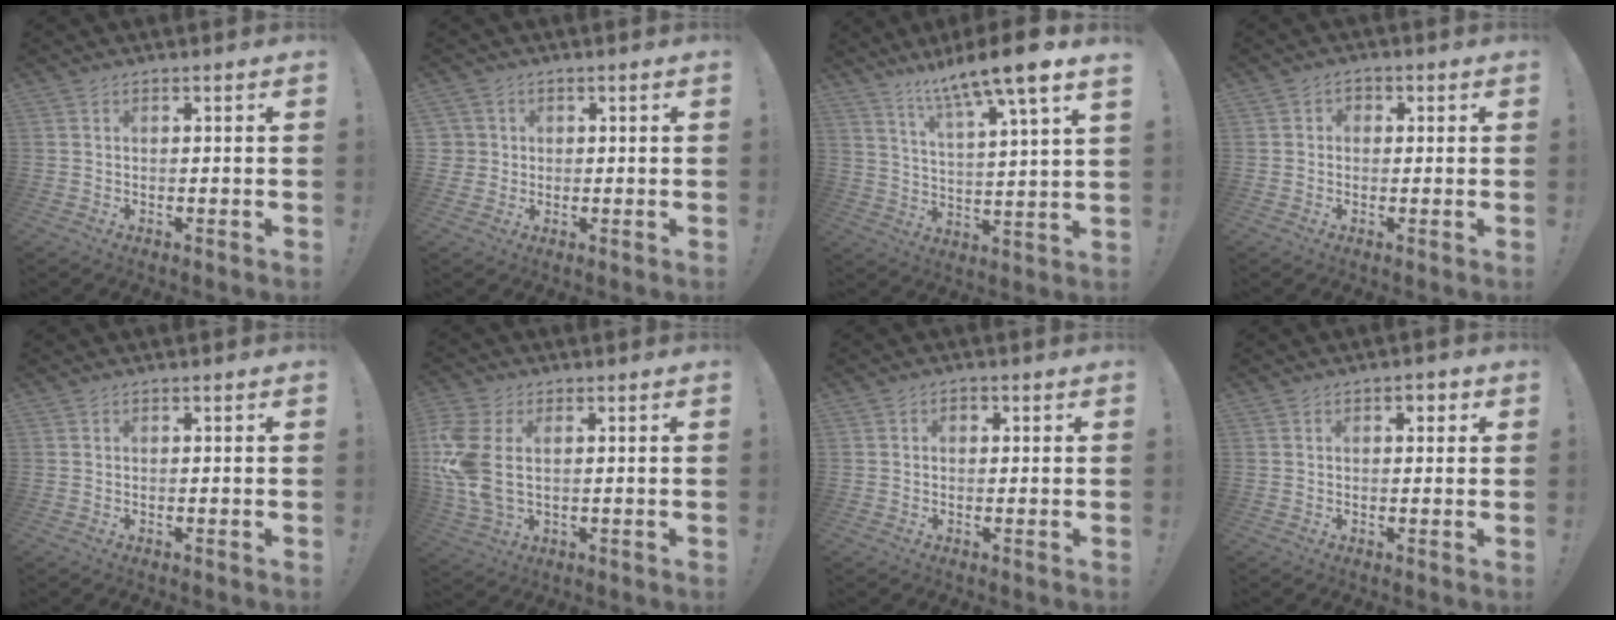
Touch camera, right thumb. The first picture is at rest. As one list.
[{"total": 3.2, "force": [0.5, 3.2, 0.5], "torque": [-0.013, 0.005, 0.012]}, {"total": 12.2, "force": [9.2, -0.5, 8.0], "torque": [-0.143, -0.066, 0.138]}, {"total": 2.0, "force": [-0.6, 1.6, 1.0], "torque": [-0.012, 0.006, -0.011]}, {"total": 0.0}, {"total": 12.4, "force": [2.0, 7.9, 9.4], "torque": [-0.204, -0.007, 0.040]}, {"total": 1.3, "force": [-0.1, 1.0, 0.8], "torque": [-0.013, 0.004, -0.003]}, {"total": 2.0, "force": [0.5, 1.3, 1.4], "torque": [-0.018, 0.001, 0.004]}]